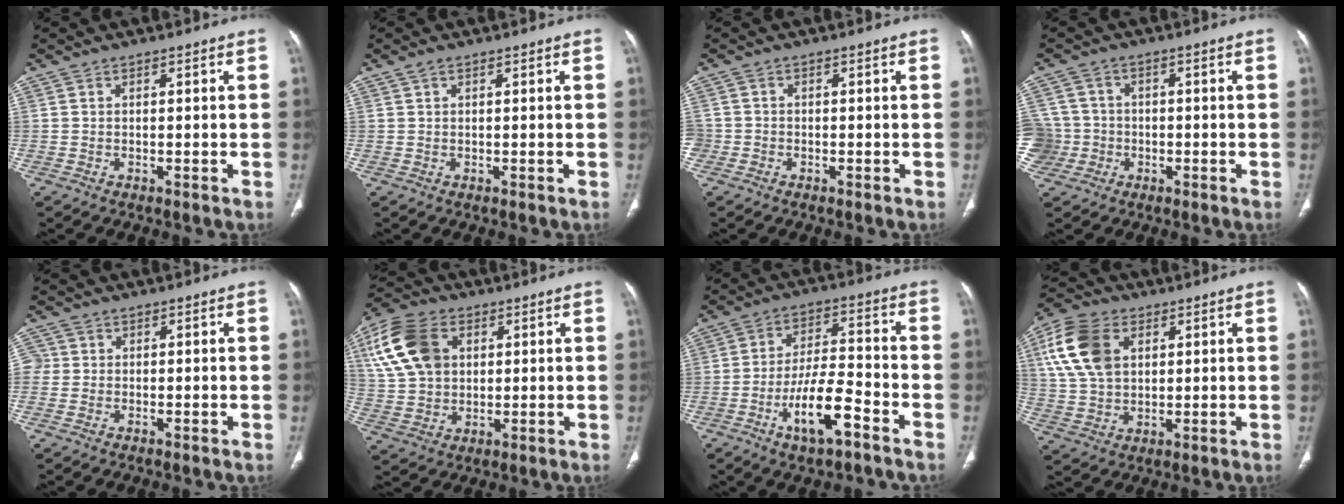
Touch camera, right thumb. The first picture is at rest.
{"total": 0.8, "force": [0.5, 0.4, 0.5], "torque": [-0.012, 0.006, 0.009]}
{"total": 2.6, "force": [-1.2, 2.2, 0.4], "torque": [-0.008, 0.012, -0.028]}
{"total": 8.9, "force": [-2.0, 8.6, 1.5], "torque": [-0.034, 0.031, -0.030]}
{"total": 2.1, "force": [0.1, 2.0, 0.5], "torque": [0.002, 0.006, 0.000]}
{"total": 14.7, "force": [4.6, 10.4, 9.4], "torque": [-0.180, 0.006, 0.088]}
{"total": 11.3, "force": [-5.8, 3.7, 9.0], "torque": [-0.163, 0.035, -0.101]}
{"total": 13.4, "force": [4.2, 9.0, 8.9], "torque": [-0.171, 0.003, 0.082]}